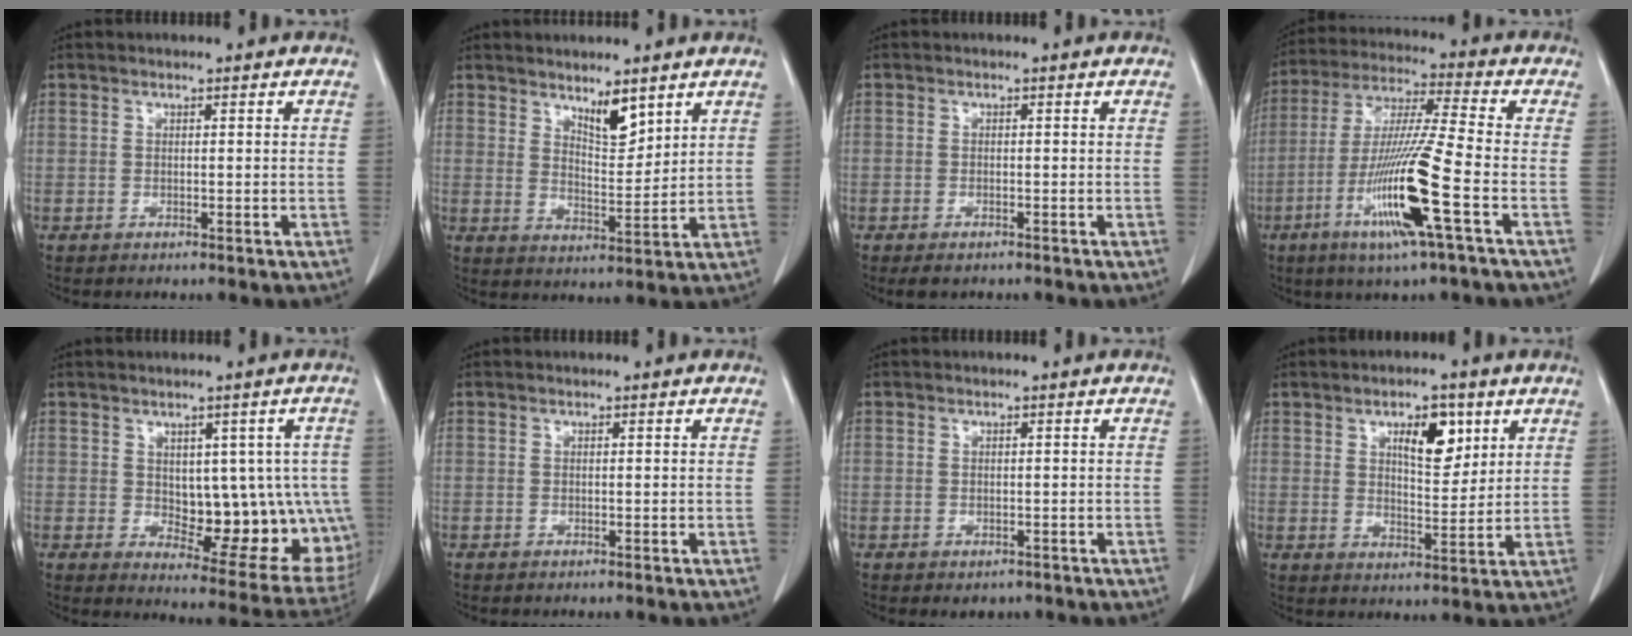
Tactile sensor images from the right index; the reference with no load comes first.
{"total": 5.2, "force": [3.7, 1.4, 3.3], "torque": [-0.061, -0.011, 0.068]}
{"total": 2.1, "force": [-1.6, 0.9, 1.1], "torque": [-0.019, -0.003, -0.017]}
{"total": 15.3, "force": [-5.6, -0.8, 14.2], "torque": [-0.291, -0.023, -0.111]}
{"total": 14.4, "force": [-0.3, 7.2, 12.5], "torque": [-0.130, 0.008, 0.019]}
{"total": 0.0}
{"total": 1.7, "force": [-0.9, 1.4, 0.5], "torque": [-0.005, 0.002, -0.005]}
{"total": 7.4, "force": [3.5, 2.8, 5.9], "torque": [-0.093, 0.001, 0.057]}